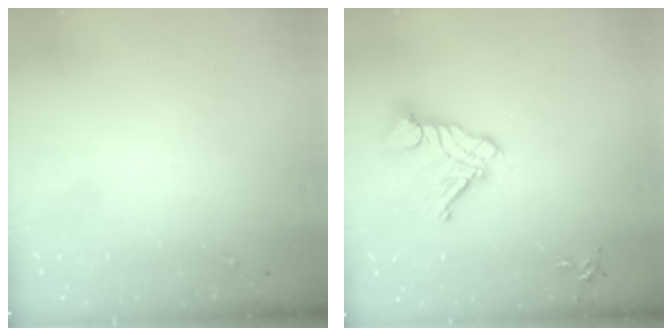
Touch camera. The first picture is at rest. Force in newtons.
{"total": 12.0, "press": 11.9, "slide": 1.1}